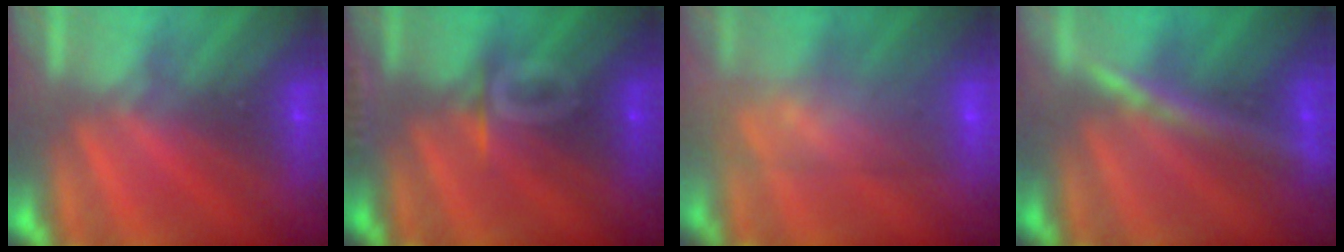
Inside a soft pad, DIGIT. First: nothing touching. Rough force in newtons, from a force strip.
{"total": 3.3}
{"total": 8.1}
{"total": 2.4}